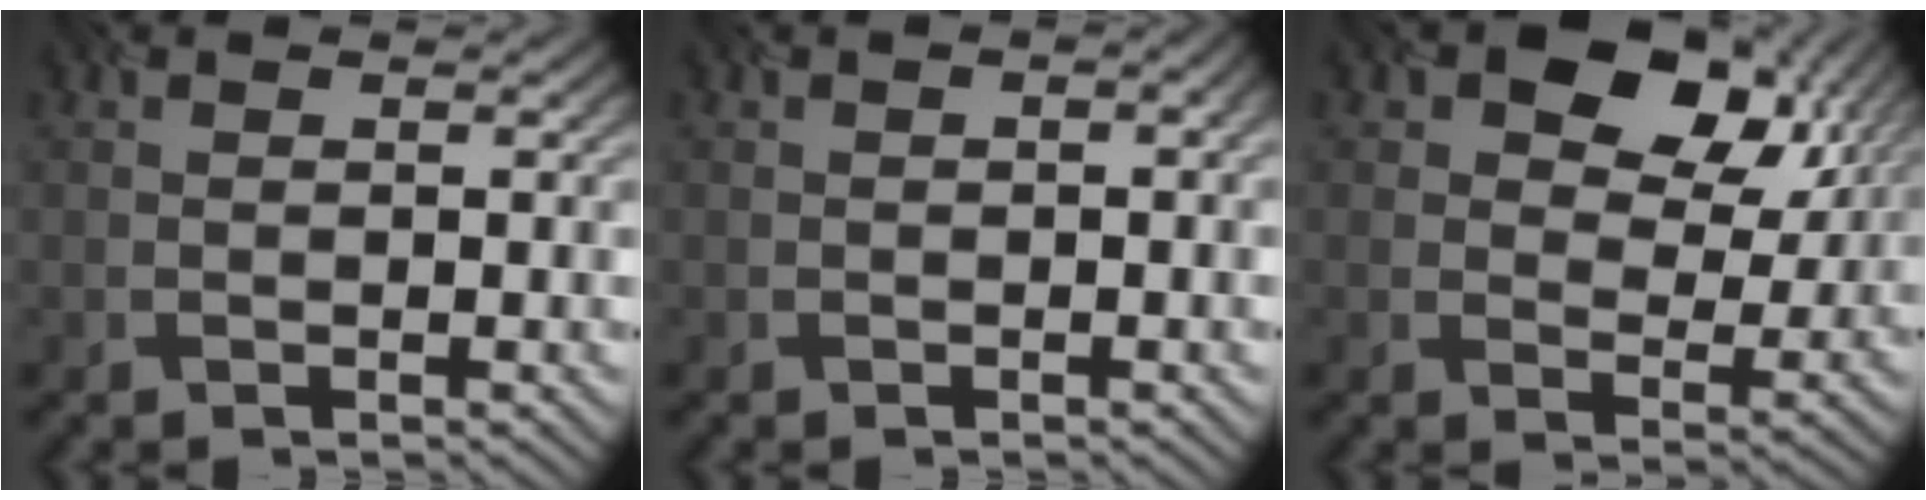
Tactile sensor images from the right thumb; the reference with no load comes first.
{"total": 1.9, "force": [0.1, 0.8, 1.7], "torque": [-0.016, 0.001, -0.003]}
{"total": 11.0, "force": [5.3, 6.9, 6.8], "torque": [-0.105, 0.001, 0.088]}